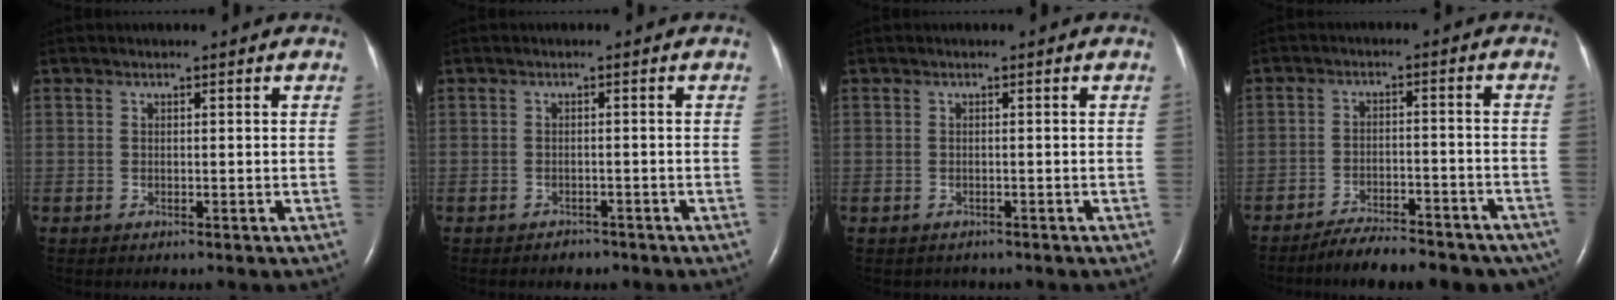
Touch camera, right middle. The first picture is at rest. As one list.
[{"total": 1.4, "force": [-1.2, 0.8, 0.1], "torque": [-0.009, 0.001, -0.016]}, {"total": 1.0, "force": [-0.9, 0.5, 0.0], "torque": [-0.009, -0.001, -0.010]}, {"total": 13.7, "force": [-12.1, 3.5, 5.4], "torque": [-0.072, 0.005, -0.159]}]